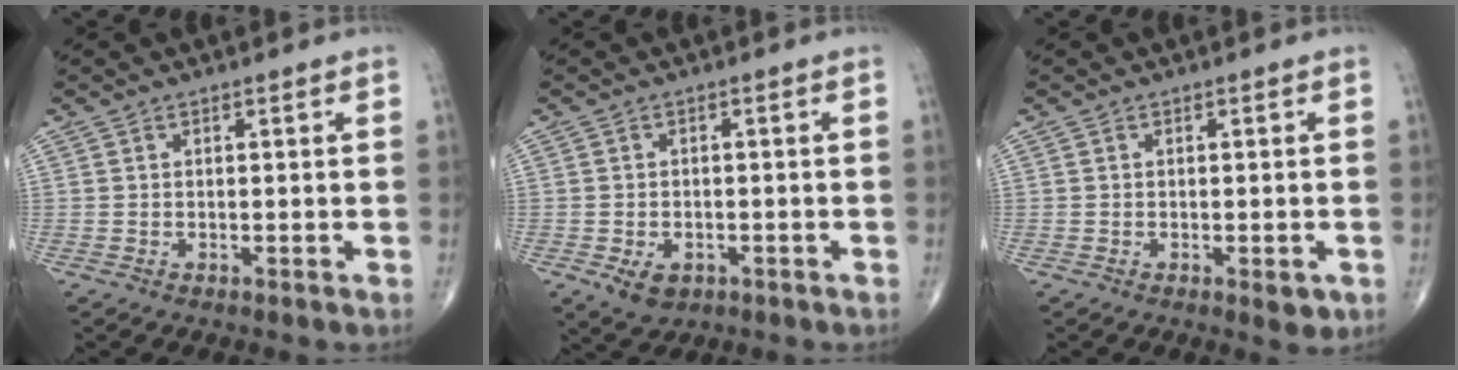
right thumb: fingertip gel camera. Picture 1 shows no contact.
{"total": 4.5, "force": [-1.8, 3.1, 2.7], "torque": [-0.039, 0.003, -0.022]}
{"total": 2.6, "force": [-0.9, 1.1, 2.1], "torque": [-0.017, -0.002, -0.009]}